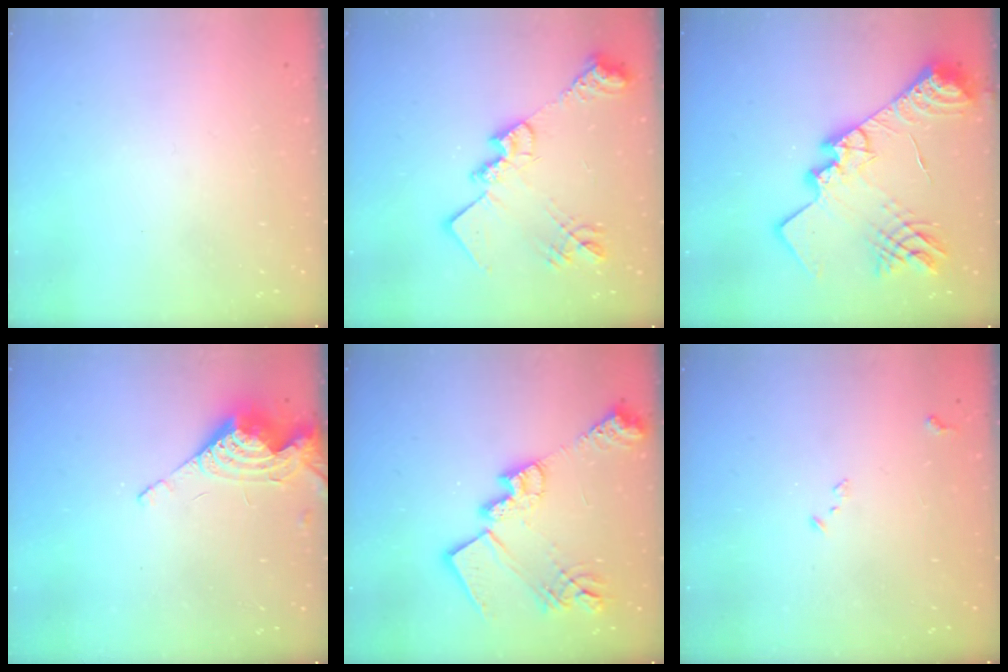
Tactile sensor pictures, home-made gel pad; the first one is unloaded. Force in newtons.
{"total": 20.9, "press": 20.9, "slide": 1.4}
{"total": 28.3, "press": 28.2, "slide": 2.8}
{"total": 8.7, "press": 8.6, "slide": 0.2}
{"total": 22.2, "press": 22.1, "slide": 1.7}
{"total": 8.2, "press": 8.2, "slide": 0.9}